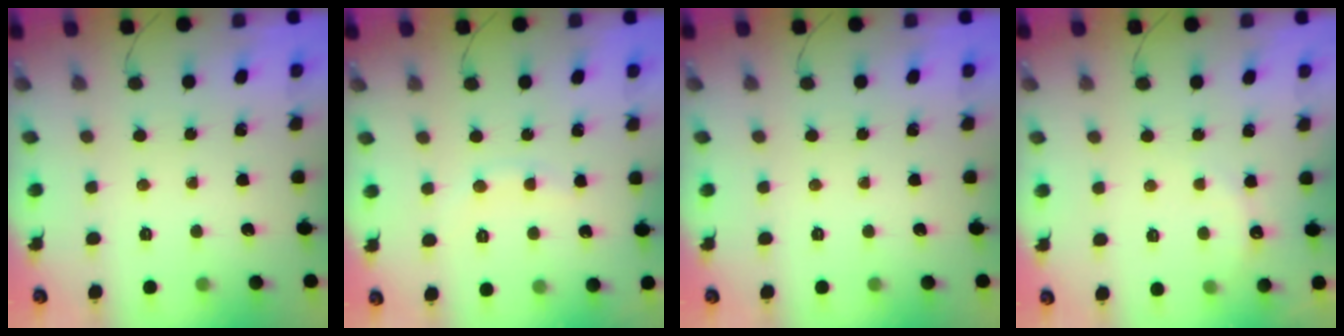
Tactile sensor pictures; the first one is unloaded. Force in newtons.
{"total": 7.6, "press": 7.4, "slide": 1.7}
{"total": 0.0}
{"total": 5.1, "press": 4.9, "slide": 1.1}